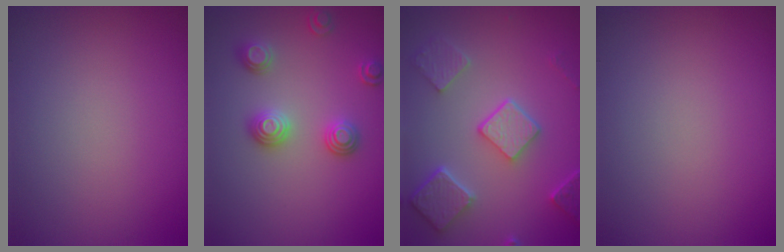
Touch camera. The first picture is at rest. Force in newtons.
{"total": 2.9, "press": 2.5, "slide": 1.5}
{"total": 5.0, "press": 3.9, "slide": 3.1}
{"total": 0.0}